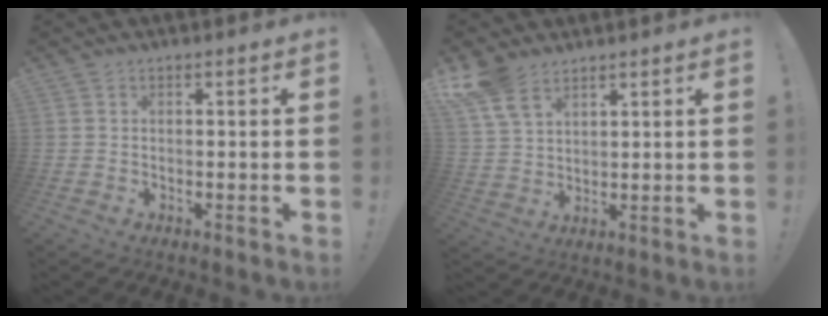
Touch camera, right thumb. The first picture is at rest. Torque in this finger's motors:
{"motor_torque": [-0.03, 0.18, 0.27, 0.96, 0.27]}